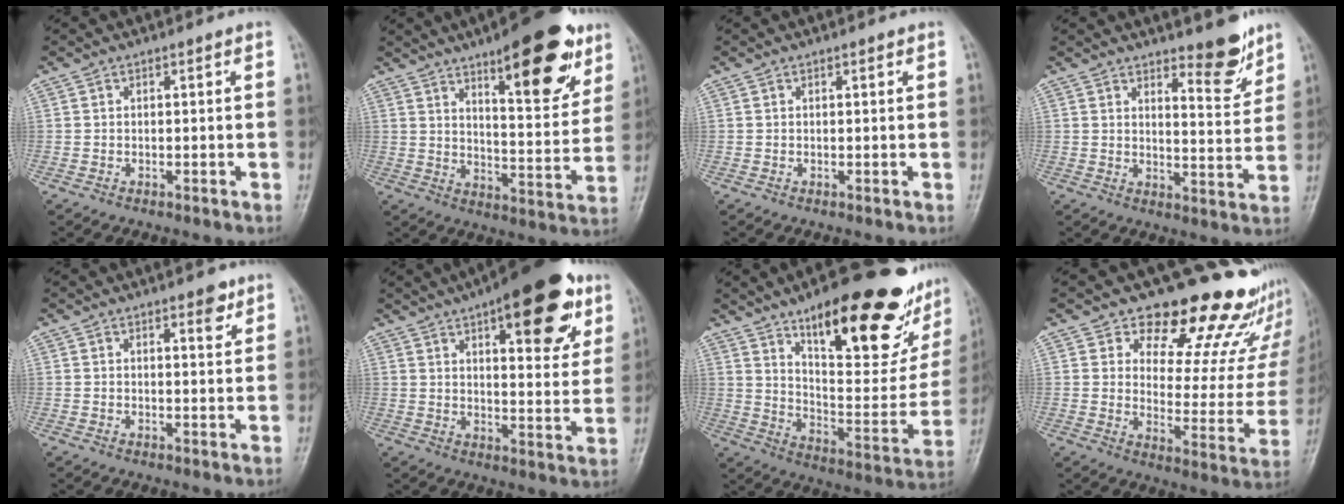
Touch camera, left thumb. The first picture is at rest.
{"total": 19.0, "force": [11.1, 6.1, 14.1], "torque": [-0.156, -0.058, 0.167]}
{"total": 0.6, "force": [0.3, 0.1, 0.4], "torque": [-0.007, -0.001, 0.004]}
{"total": 7.8, "force": [5.8, 2.0, 4.8], "torque": [-0.047, -0.052, 0.086]}
{"total": 3.5, "force": [2.2, 1.2, 2.4], "torque": [-0.021, -0.012, 0.029]}
{"total": 20.8, "force": [11.1, 7.7, 15.9], "torque": [-0.183, -0.032, 0.155]}
{"total": 31.9, "force": [18.7, 10.7, 23.5], "torque": [-0.292, -0.067, 0.285]}
{"total": 21.4, "force": [17.4, 9.3, 8.1], "torque": [-0.044, -0.126, 0.214]}